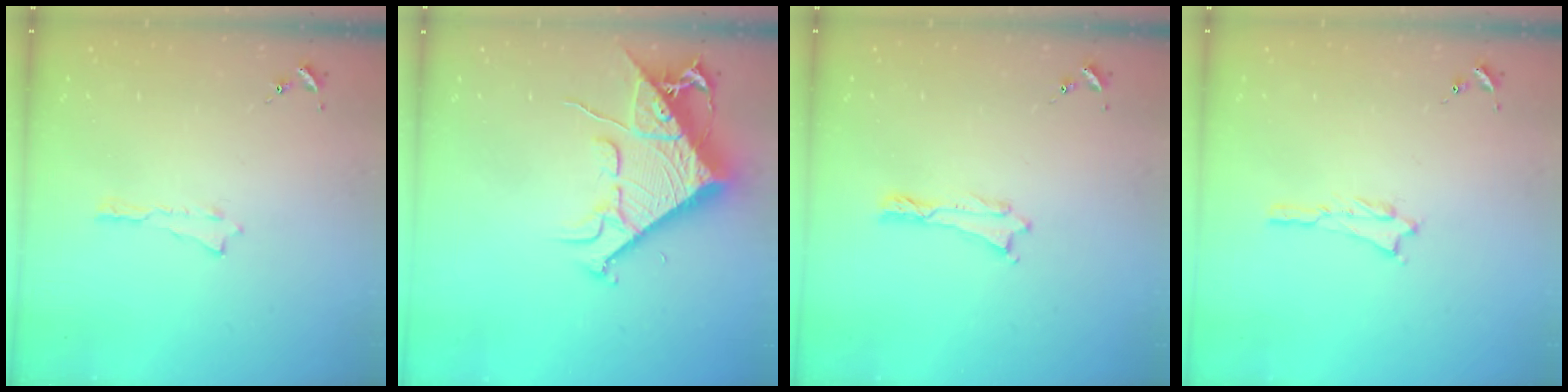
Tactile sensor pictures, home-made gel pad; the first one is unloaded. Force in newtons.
{"total": 12.9, "press": 12.8, "slide": 1.4}
{"total": 0.0}
{"total": 0.8, "press": 0.8, "slide": 0.2}